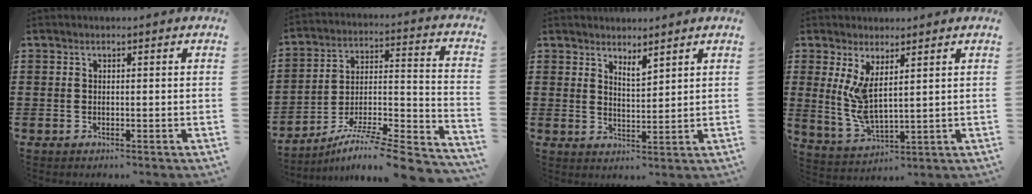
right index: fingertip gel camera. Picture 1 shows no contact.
{"total": 7.8, "force": [-6.5, 0.2, 4.3], "torque": [-0.069, -0.007, -0.132]}
{"total": 2.6, "force": [2.5, 0.3, 0.6], "torque": [-0.017, -0.001, 0.046]}
{"total": 6.4, "force": [2.3, 2.4, 5.4], "torque": [-0.138, -0.017, 0.037]}